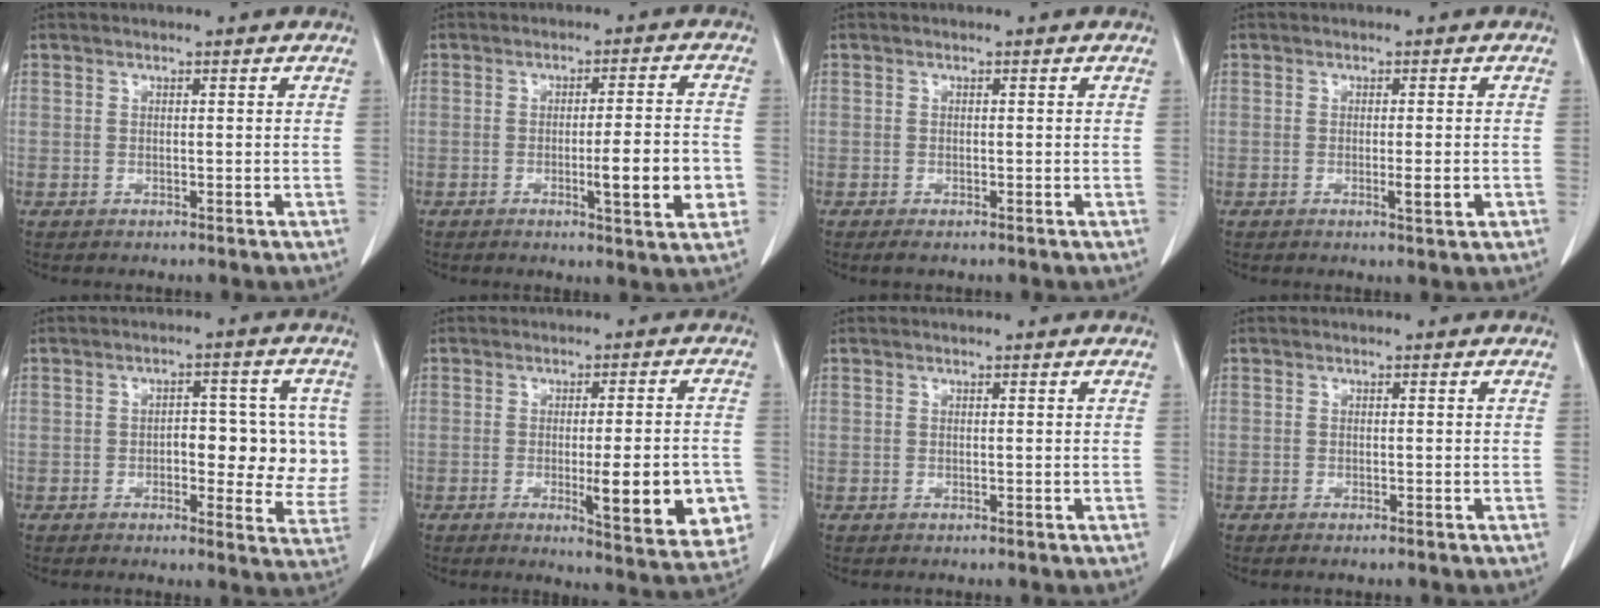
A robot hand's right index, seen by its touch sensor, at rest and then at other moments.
{"total": 8.6, "force": [-2.3, 0.6, 8.3], "torque": [-0.110, -0.005, -0.031]}
{"total": 1.2, "force": [-0.8, 0.4, 0.8], "torque": [-0.014, -0.003, -0.010]}
{"total": 2.7, "force": [-0.8, 0.2, 2.6], "torque": [-0.038, -0.005, -0.011]}
{"total": 9.6, "force": [0.1, 4.5, 8.5], "torque": [-0.085, 0.016, 0.004]}
{"total": 12.9, "force": [-3.5, 2.5, 12.1], "torque": [-0.125, -0.006, -0.035]}
{"total": 0.0}
{"total": 0.9, "force": [-0.7, 0.1, 0.5], "torque": [-0.012, -0.002, -0.009]}